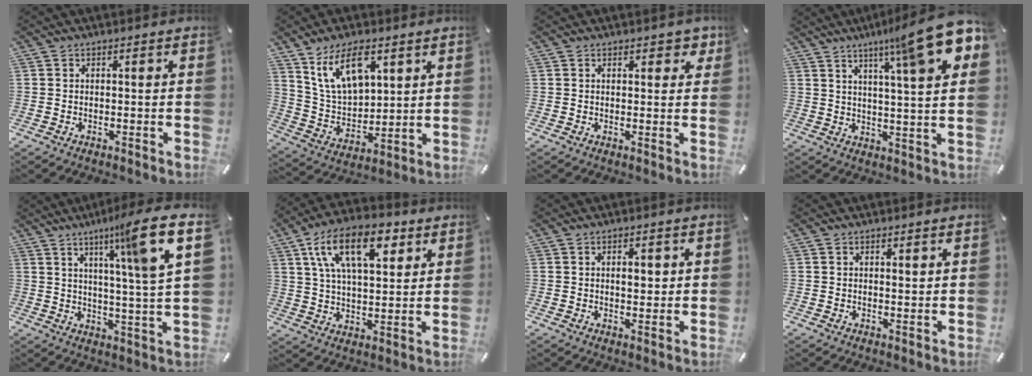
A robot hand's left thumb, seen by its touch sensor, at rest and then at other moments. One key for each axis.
{"total": 12.8, "fx": 7.6, "fy": 7.1, "fz": 7.4, "tx": -0.167, "ty": -0.023, "tz": 0.140}
{"total": 2.6, "fx": 1.6, "fy": 1.5, "fz": 1.4, "tx": -0.008, "ty": -0.003, "tz": 0.022}
{"total": 16.1, "fx": 9.6, "fy": 1.6, "fz": 12.8, "tx": -0.190, "ty": -0.057, "tz": 0.141}
{"total": 15.1, "fx": 8.5, "fy": 0.6, "fz": 12.5, "tx": -0.192, "ty": -0.045, "tz": 0.118}
{"total": 17.1, "fx": 8.0, "fy": 8.6, "fz": 12.4, "tx": -0.210, "ty": -0.012, "tz": 0.135}
{"total": 3.4, "fx": 0.6, "fy": 2.0, "fz": 2.6, "tx": -0.030, "ty": -0.002, "tz": 0.003}
{"total": 1.2, "fx": 0.6, "fy": 0.5, "fz": 0.9, "tx": -0.018, "ty": 0.001, "tz": 0.010}